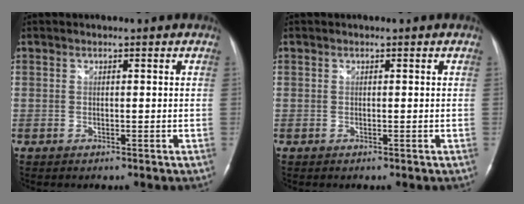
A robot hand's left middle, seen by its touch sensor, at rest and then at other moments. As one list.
[{"total": 0.0}]